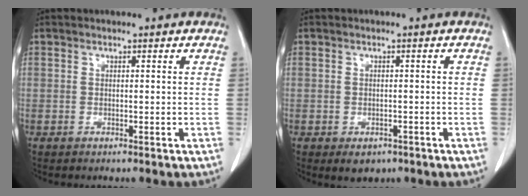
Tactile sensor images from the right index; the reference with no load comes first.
{"total": 3.0, "force": [-1.7, 2.0, 1.3], "torque": [-0.011, 0.000, -0.013]}